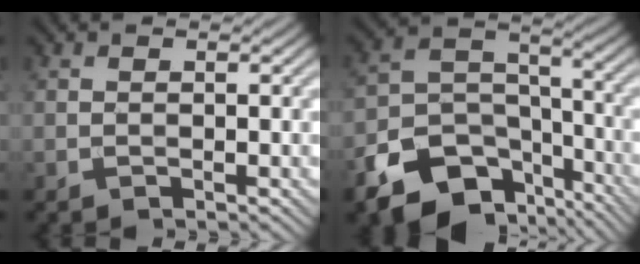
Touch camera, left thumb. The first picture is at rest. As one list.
[{"total": 13.1, "force": [-8.6, 7.9, 5.9], "torque": [-0.130, -0.032, -0.145]}]